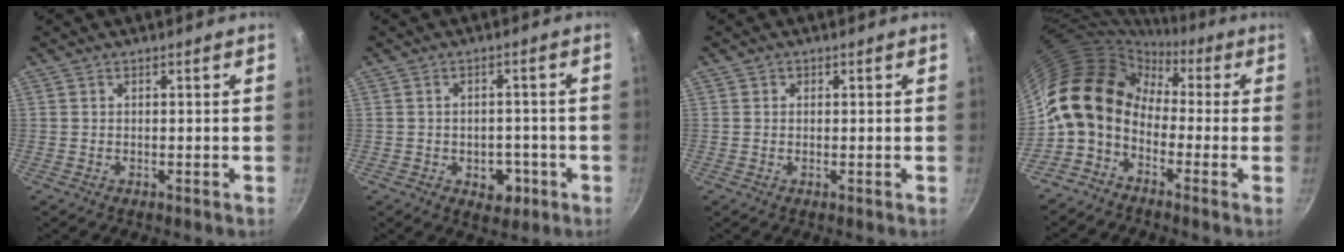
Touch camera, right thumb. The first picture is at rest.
{"total": 5.5, "force": [-2.1, 3.9, 3.3], "torque": [-0.022, 0.009, -0.020]}
{"total": 0.9, "force": [0.2, 0.9, 0.1], "torque": [0.003, 0.000, 0.001]}
{"total": 13.4, "force": [-1.5, 10.4, 8.3], "torque": [-0.123, 0.044, -0.054]}